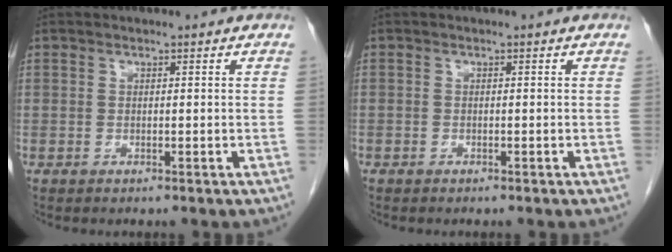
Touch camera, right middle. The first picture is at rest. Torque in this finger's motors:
{"motor_torque": [0.11, -0.28, -0.14, -0.16]}